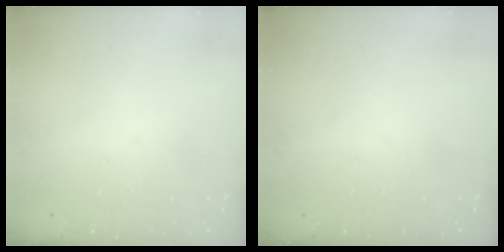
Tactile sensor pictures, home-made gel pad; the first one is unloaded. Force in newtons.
{"total": 0.0}